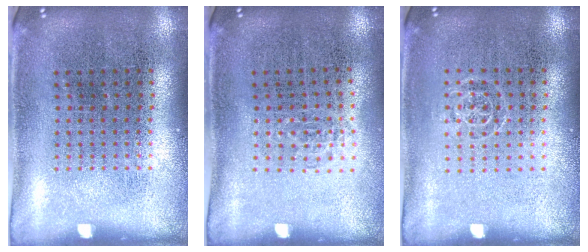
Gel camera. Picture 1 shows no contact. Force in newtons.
{"total": 0.6, "press": 0.5, "slide": 0.3}
{"total": 0.6, "press": 0.5, "slide": 0.3}